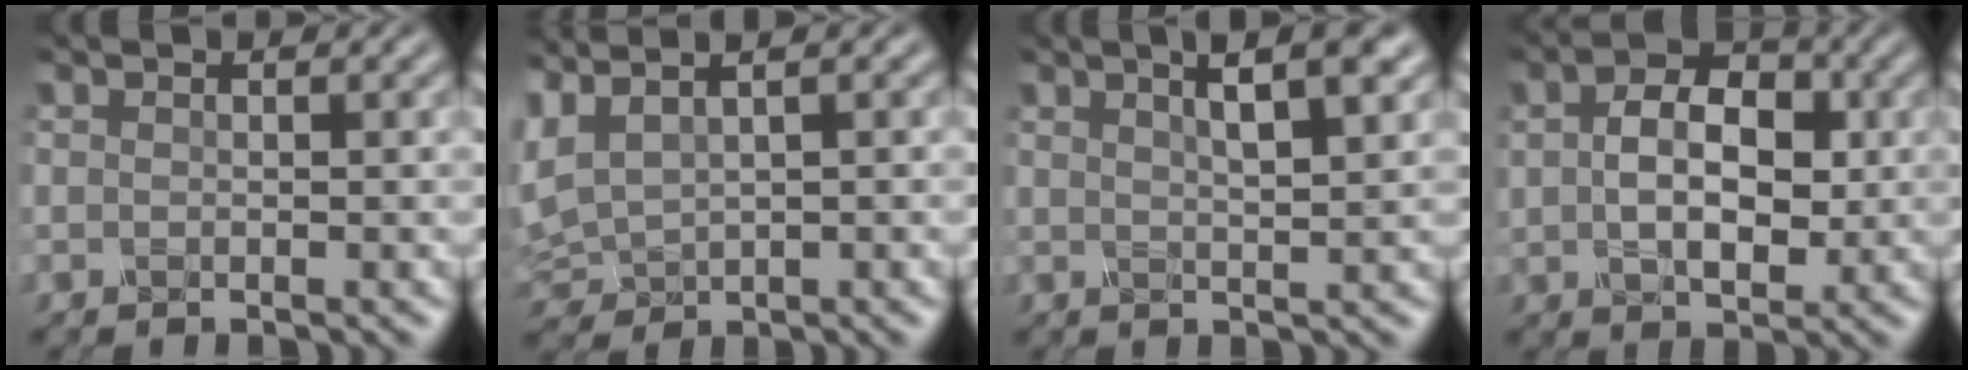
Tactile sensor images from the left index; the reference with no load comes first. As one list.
[{"total": 2.6, "force": [1.5, 1.0, 1.8], "torque": [-0.064, 0.016, 0.040]}, {"total": 6.3, "force": [3.4, 2.0, 5.0], "torque": [-0.044, 0.028, 0.026]}, {"total": 6.1, "force": [0.4, 3.9, 4.7], "torque": [-0.082, 0.003, 0.005]}]